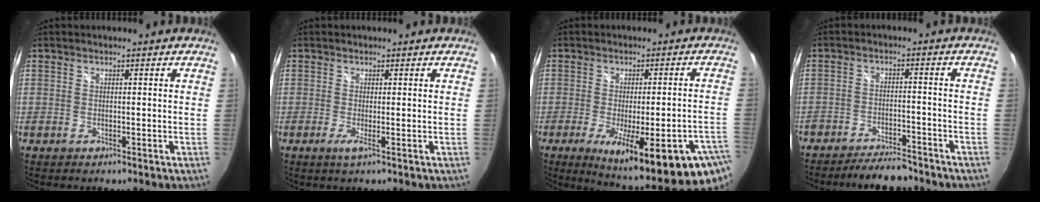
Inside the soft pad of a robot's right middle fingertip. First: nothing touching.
{"total": 1.2, "force": [-0.2, -0.3, 1.1], "torque": [-0.025, -0.006, -0.007]}
{"total": 22.8, "force": [-13.2, 4.1, 18.2], "torque": [-0.243, -0.065, -0.173]}
{"total": 8.6, "force": [-7.8, 2.2, 2.9], "torque": [-0.078, 0.001, -0.112]}